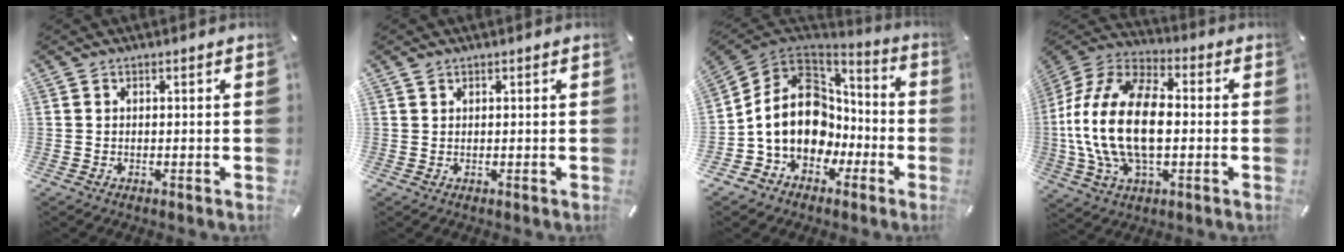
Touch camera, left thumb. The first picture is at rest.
{"total": 0.9, "force": [0.7, 0.5, 0.2], "torque": [-0.003, 0.001, 0.013]}
{"total": 17.0, "force": [-0.9, 14.0, 9.5], "torque": [-0.196, 0.005, -0.013]}
{"total": 21.3, "force": [-1.9, 12.8, 17.0], "torque": [-0.375, 0.004, -0.037]}